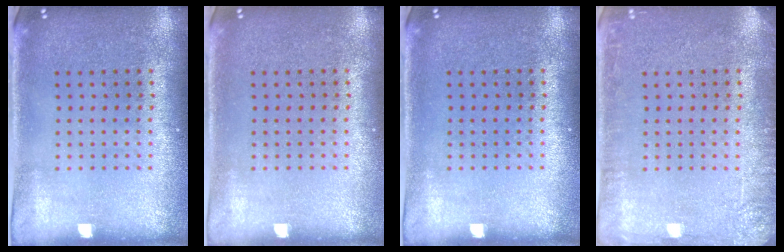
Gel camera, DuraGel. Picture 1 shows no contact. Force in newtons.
{"total": 0.0}
{"total": 0.0}
{"total": 2.4, "press": 2.3, "slide": 0.3}